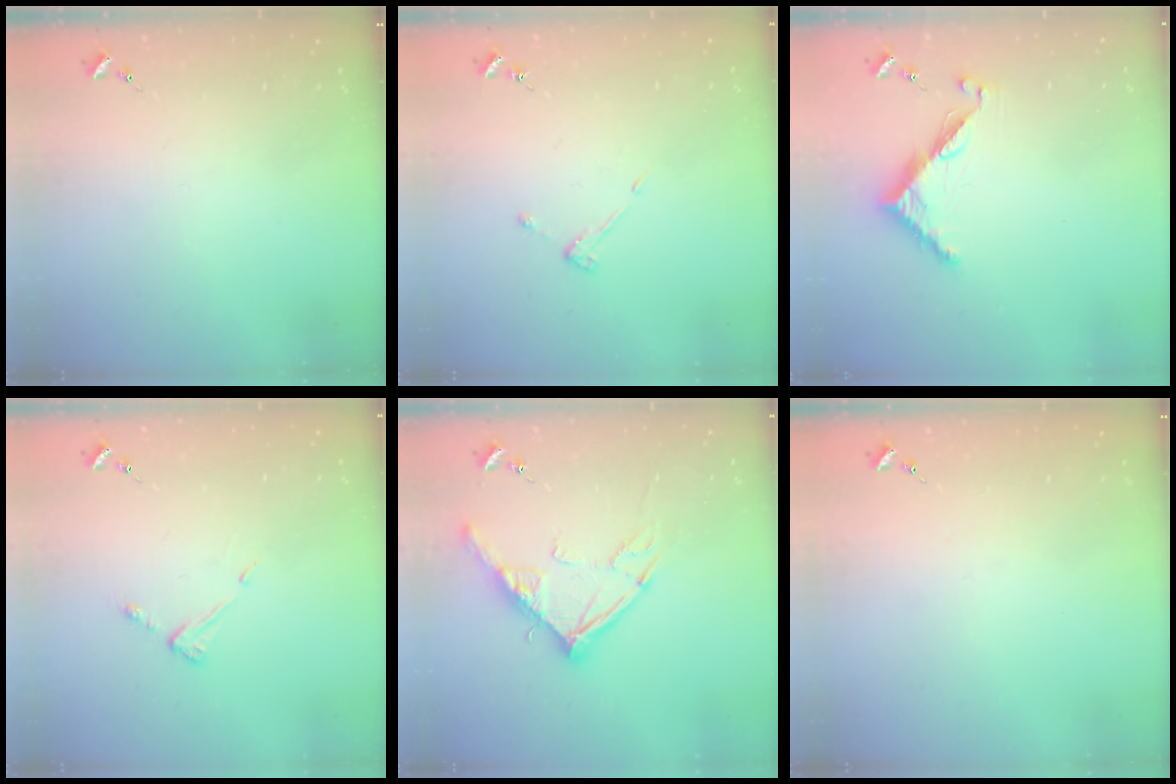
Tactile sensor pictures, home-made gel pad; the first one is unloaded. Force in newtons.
{"total": 3.6, "press": 3.5, "slide": 0.6}
{"total": 7.7, "press": 7.7, "slide": 0.3}
{"total": 4.4, "press": 4.4, "slide": 0.4}
{"total": 14.5, "press": 14.4, "slide": 1.4}
{"total": 0.0}